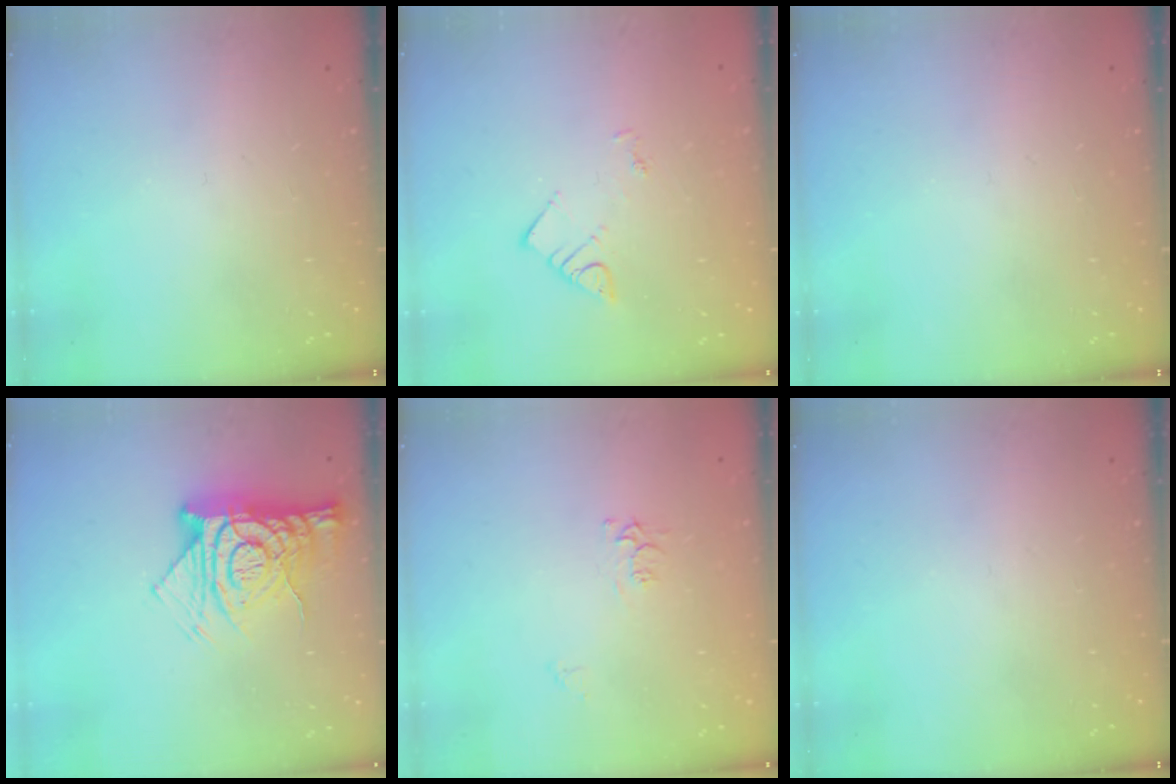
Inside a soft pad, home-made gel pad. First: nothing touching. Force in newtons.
{"total": 3.5, "press": 3.5, "slide": 0.4}
{"total": 0.0}
{"total": 12.2, "press": 12.1, "slide": 1.4}
{"total": 5.0, "press": 5.0, "slide": 0.7}
{"total": 0.0}